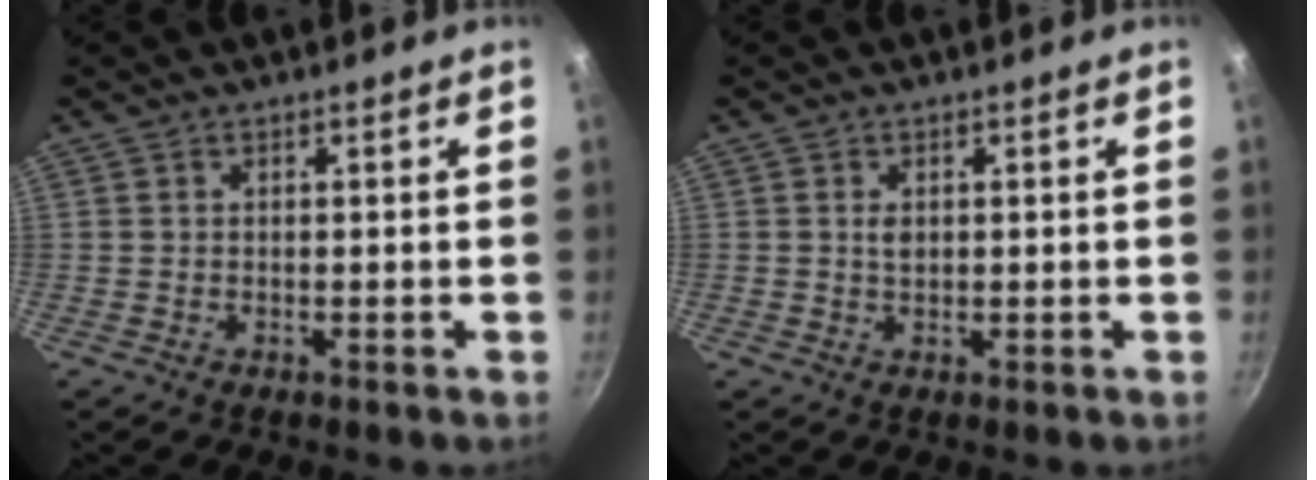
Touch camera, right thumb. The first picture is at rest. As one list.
[{"total": 1.6, "force": [0.3, 1.1, 1.2], "torque": [-0.018, -0.002, 0.006]}]